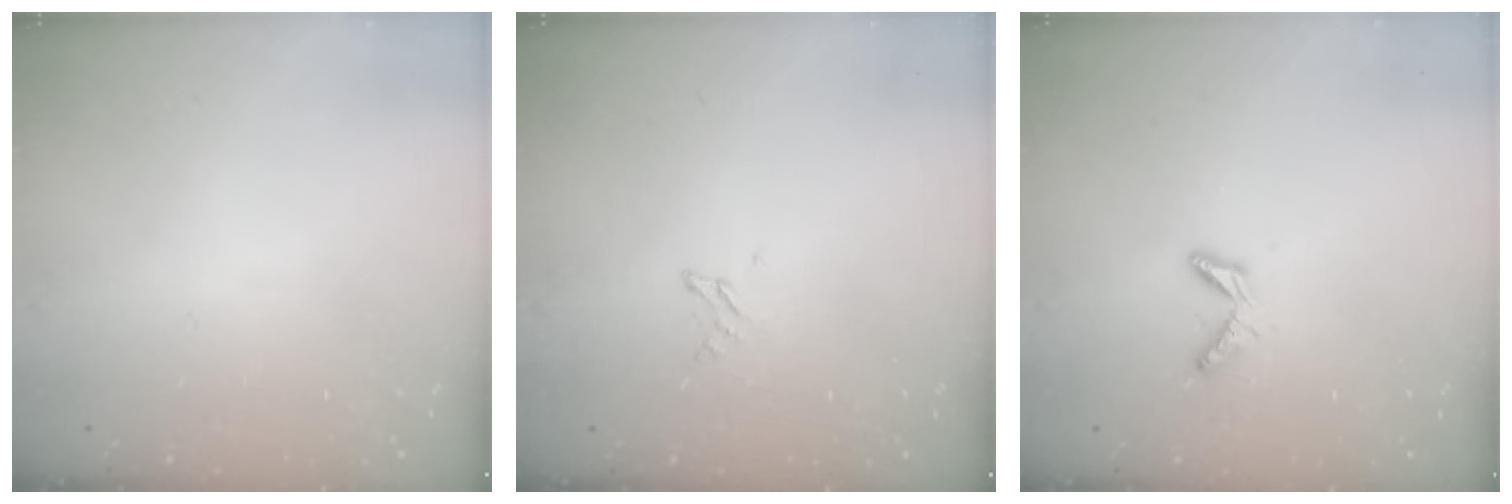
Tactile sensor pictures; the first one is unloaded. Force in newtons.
{"total": 2.2, "press": 2.2, "slide": 0.3}
{"total": 4.9, "press": 4.9, "slide": 0.6}